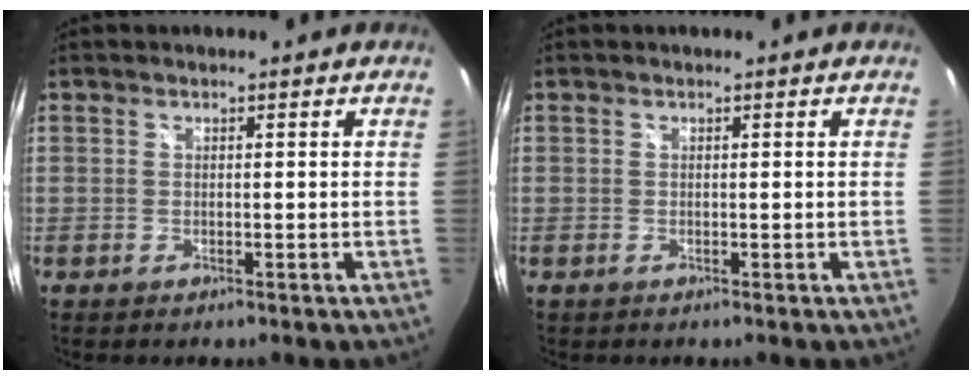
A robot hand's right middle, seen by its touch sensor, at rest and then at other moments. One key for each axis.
{"total": 0.0}